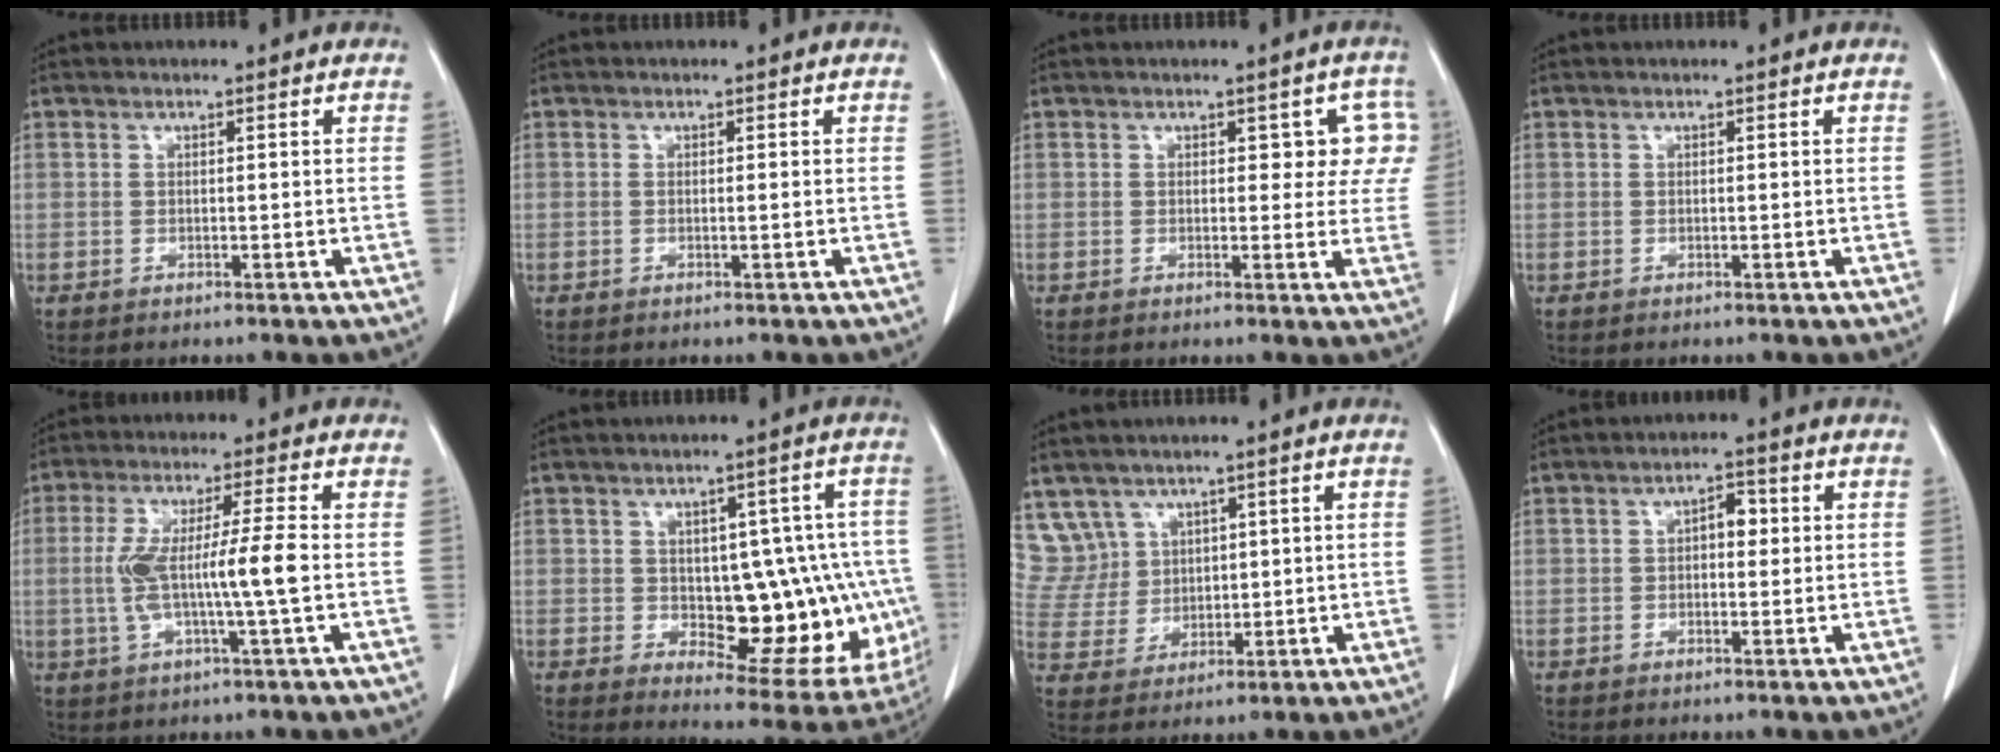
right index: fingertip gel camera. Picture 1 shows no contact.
{"total": 0.6, "force": [-0.1, -0.1, 0.6], "torque": [-0.011, -0.002, -0.001]}
{"total": 5.0, "force": [1.8, 3.1, 3.6], "torque": [-0.010, 0.013, 0.014]}
{"total": 0.0}
{"total": 9.4, "force": [-0.7, -0.1, 9.3], "torque": [-0.186, 0.006, -0.015]}
{"total": 17.1, "force": [-1.7, 7.9, 15.1], "torque": [-0.142, 0.022, 0.005]}
{"total": 8.1, "force": [4.9, 6.5, 0.1], "torque": [-0.012, 0.027, 0.116]}
{"total": 2.9, "force": [0.4, 1.5, 2.5], "torque": [-0.035, 0.011, 0.003]}